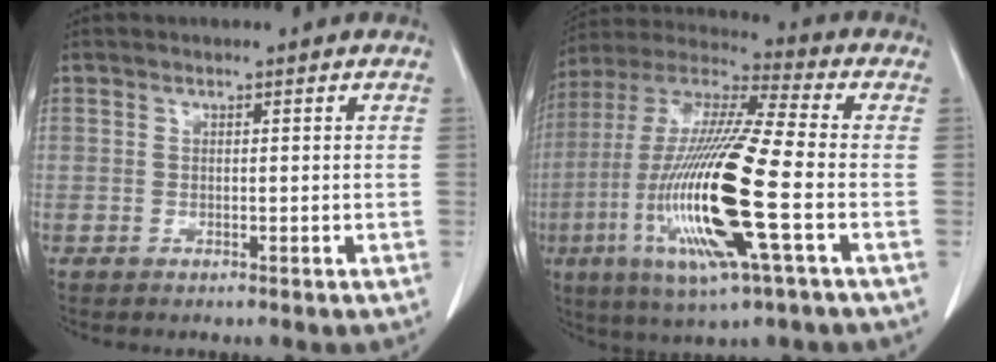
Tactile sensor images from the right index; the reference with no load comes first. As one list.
[{"total": 21.4, "force": [-5.3, 1.6, 20.6], "torque": [-0.448, -0.027, -0.104]}]